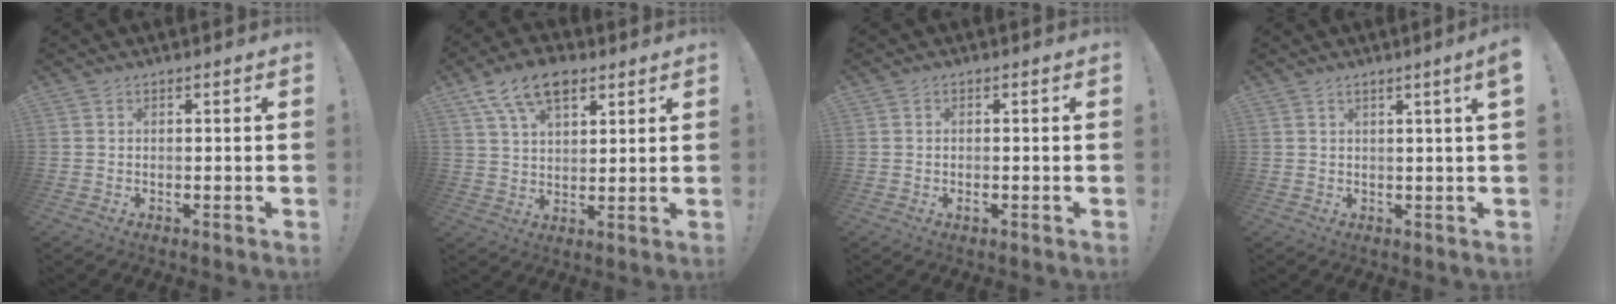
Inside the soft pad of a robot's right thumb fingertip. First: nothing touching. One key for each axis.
{"total": 12.2, "fx": 6.9, "fy": 6.9, "fz": 7.3, "tx": -0.129, "ty": -0.016, "tz": 0.132}
{"total": 0.9, "fx": -0.6, "fy": 0.2, "fz": 0.7, "tx": -0.011, "ty": -0.001, "tz": -0.011}
{"total": 3.1, "fx": 1.2, "fy": -0.9, "fz": 2.7, "tx": -0.042, "ty": -0.007, "tz": 0.016}